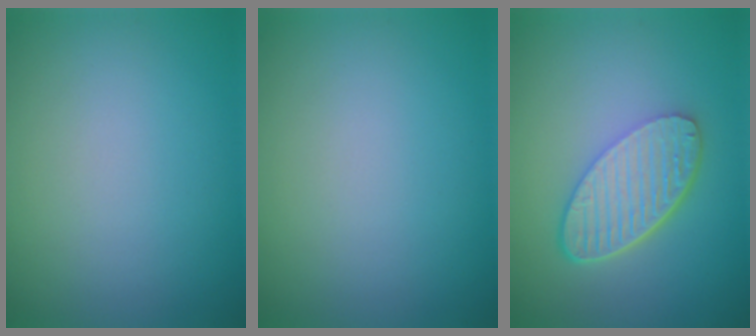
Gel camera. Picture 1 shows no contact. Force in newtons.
{"total": 0.0}
{"total": 5.9, "press": 4.2, "slide": 4.1}